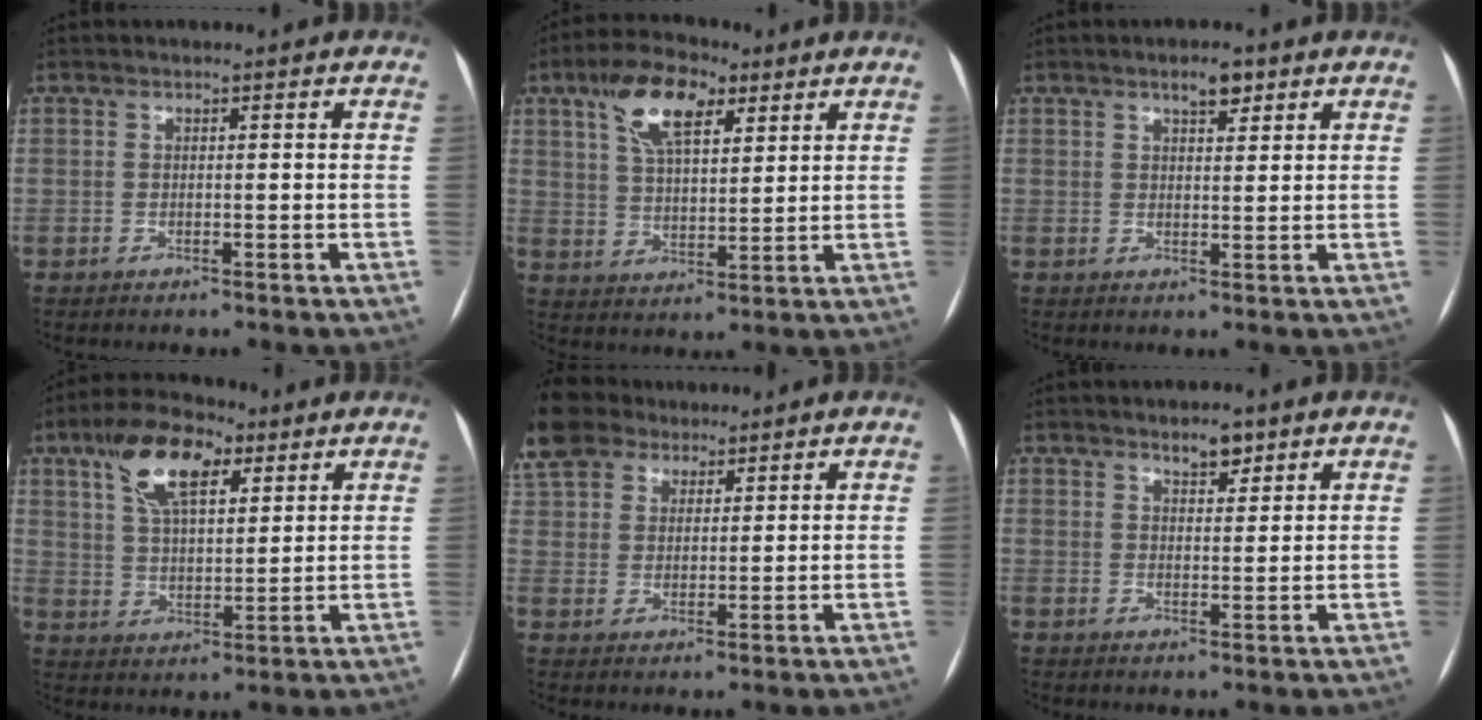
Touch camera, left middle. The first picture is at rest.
{"total": 10.9, "force": [5.8, 4.5, 8.0], "torque": [-0.155, 0.023, 0.107]}
{"total": 3.3, "force": [2.2, 1.1, 2.2], "torque": [-0.035, 0.002, 0.034]}
{"total": 11.9, "force": [6.3, 4.9, 8.8], "torque": [-0.167, 0.026, 0.116]}
{"total": 11.9, "force": [9.3, 6.4, 3.6], "torque": [-0.098, 0.038, 0.177]}
{"total": 3.2, "force": [2.4, 1.1, 1.7], "torque": [-0.028, -0.001, 0.039]}